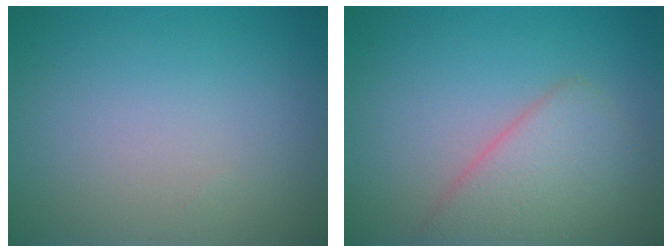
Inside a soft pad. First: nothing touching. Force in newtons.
{"total": 4.2, "press": 4.2, "slide": 0.1}